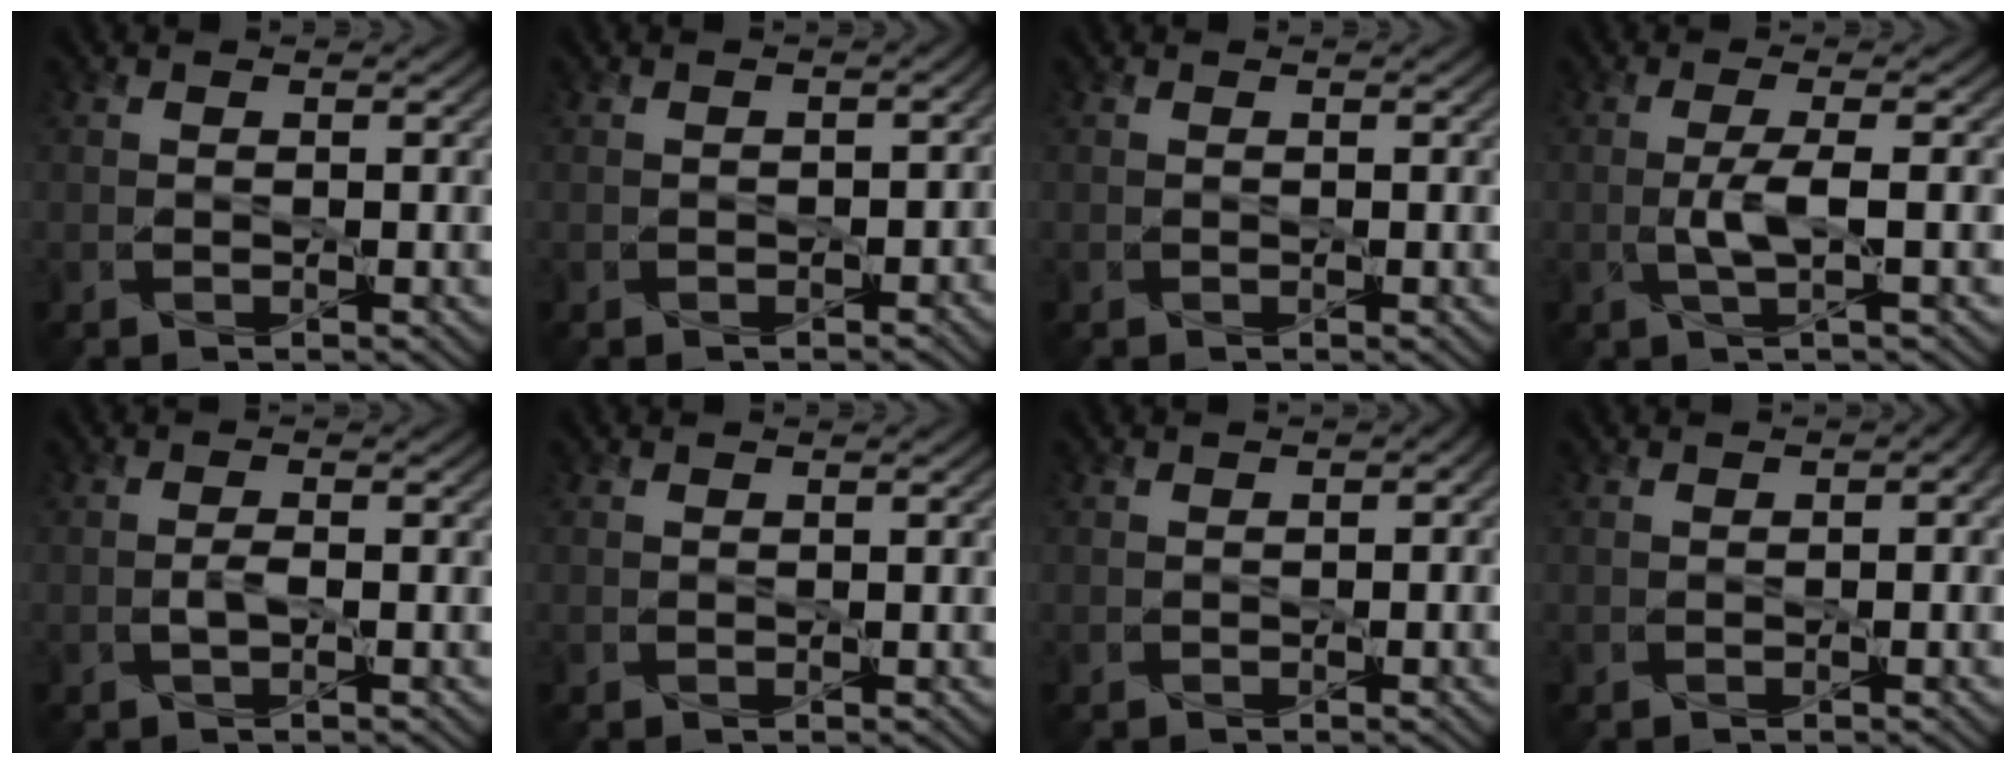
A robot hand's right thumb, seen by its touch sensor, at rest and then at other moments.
{"total": 1.6, "force": [-0.7, 1.2, 0.6], "torque": [-0.007, -0.009, -0.007]}
{"total": 0.0}
{"total": 3.1, "force": [-0.3, 0.5, 3.1], "torque": [-0.063, 0.004, -0.012]}
{"total": 1.5, "force": [-0.4, 0.5, 1.3], "torque": [-0.028, 0.001, -0.010]}
{"total": 0.0}
{"total": 1.1, "force": [-0.3, 0.8, 0.6], "torque": [-0.007, -0.007, -0.003]}
{"total": 1.3, "force": [-0.2, 0.9, 0.9], "torque": [-0.011, -0.005, 0.000]}